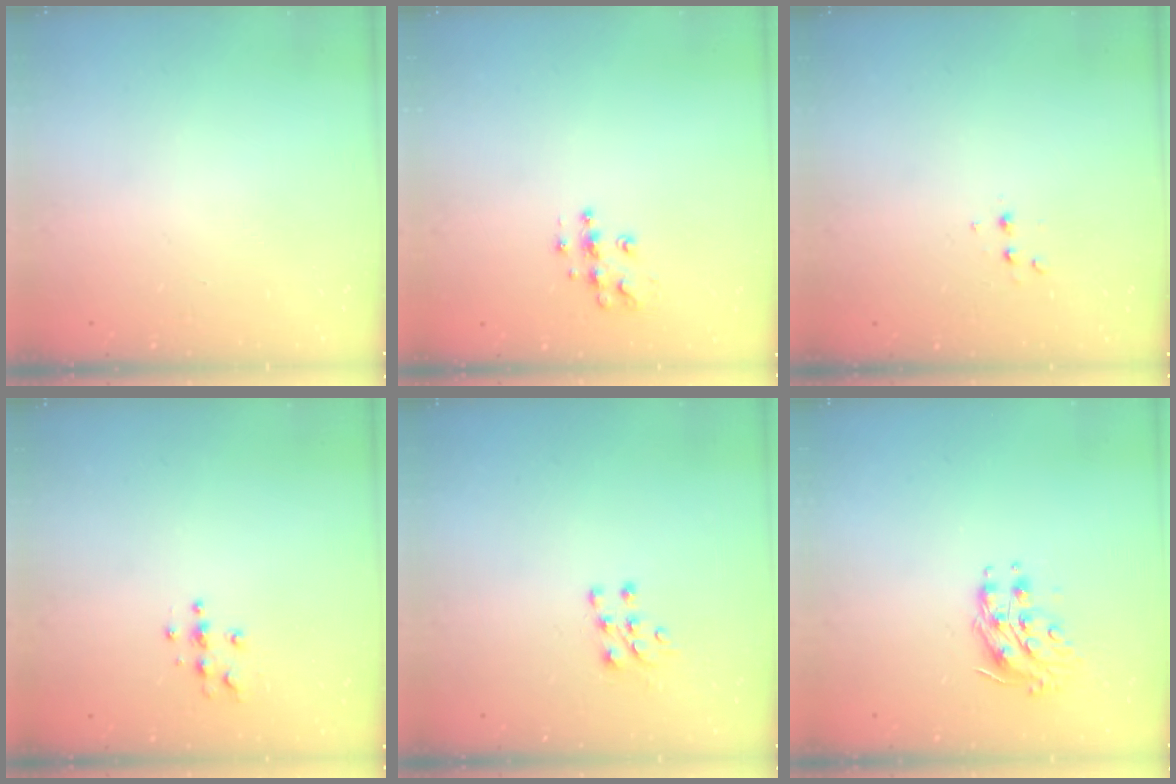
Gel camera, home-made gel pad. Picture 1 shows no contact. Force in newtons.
{"total": 8.7, "press": 8.7, "slide": 0.5}
{"total": 2.6, "press": 2.5, "slide": 0.8}
{"total": 4.0, "press": 4.0, "slide": 0.3}
{"total": 6.5, "press": 6.4, "slide": 0.7}
{"total": 9.0, "press": 9.0, "slide": 0.1}